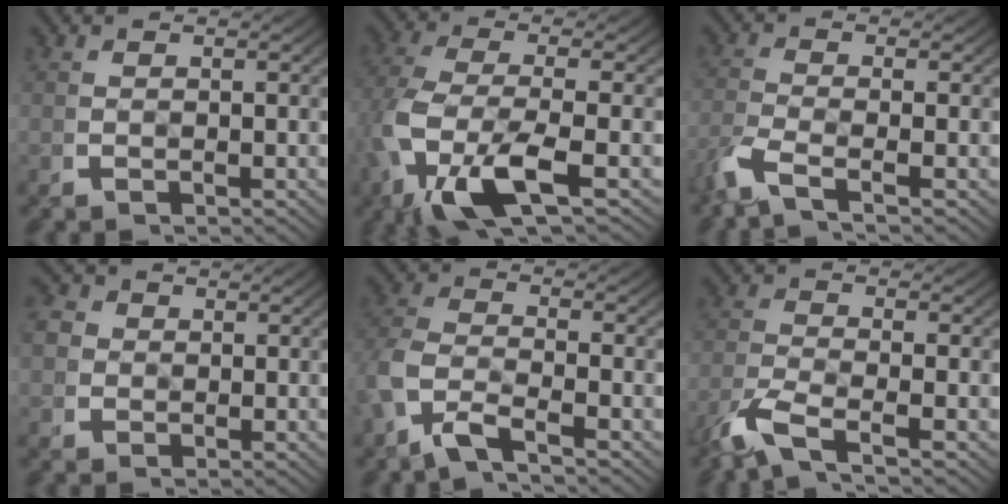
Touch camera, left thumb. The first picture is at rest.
{"total": 9.4, "force": [-2.4, 4.5, 7.9], "torque": [-0.202, -0.039, -0.014]}
{"total": 4.4, "force": [-2.5, 1.3, 3.3], "torque": [-0.091, -0.016, -0.040]}
{"total": 3.7, "force": [0.8, 3.3, 1.4], "torque": [-0.034, -0.007, 0.009]}
{"total": 5.9, "force": [-1.4, 3.9, 4.2], "torque": [-0.109, -0.014, -0.024]}
{"total": 5.3, "force": [-3.0, 2.0, 3.9], "torque": [-0.103, -0.016, -0.049]}